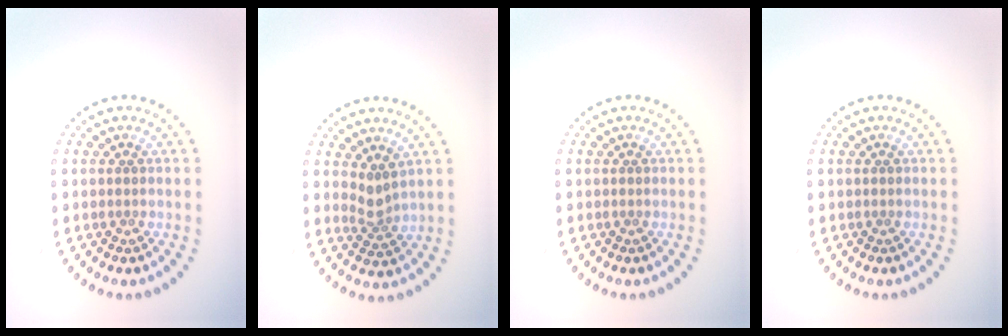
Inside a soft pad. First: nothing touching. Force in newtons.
{"total": 1.9, "press": 1.4, "slide": 1.4}
{"total": 0.0}
{"total": 0.0}